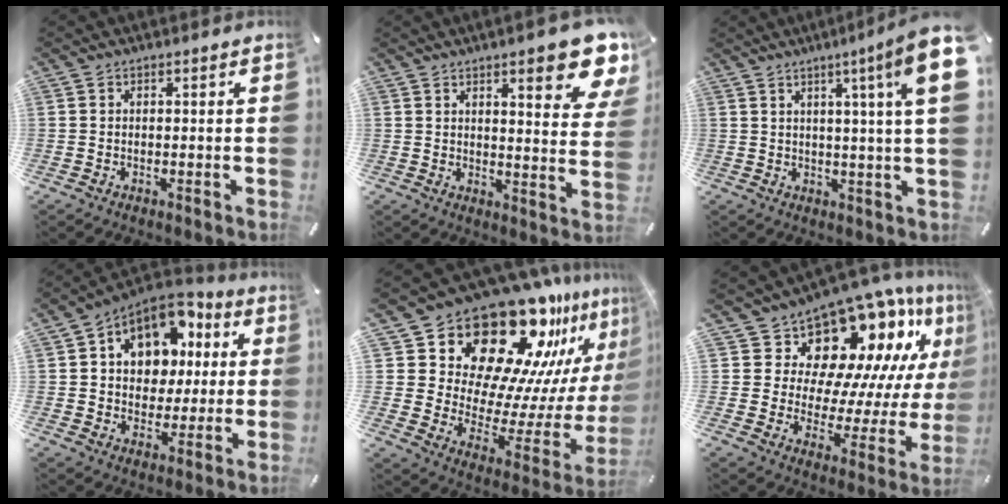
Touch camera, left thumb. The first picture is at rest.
{"total": 12.6, "force": [8.0, 4.0, 8.8], "torque": [-0.109, -0.050, 0.134]}
{"total": 12.1, "force": [4.9, -0.2, 11.1], "torque": [-0.171, -0.032, 0.071]}
{"total": 12.4, "force": [4.7, 10.1, 5.3], "torque": [-0.095, -0.022, 0.092]}
{"total": 28.8, "force": [21.1, 14.5, 13.2], "torque": [-0.193, -0.192, 0.387]}
{"total": 16.2, "force": [12.5, 8.3, 6.0], "torque": [-0.086, -0.128, 0.213]}